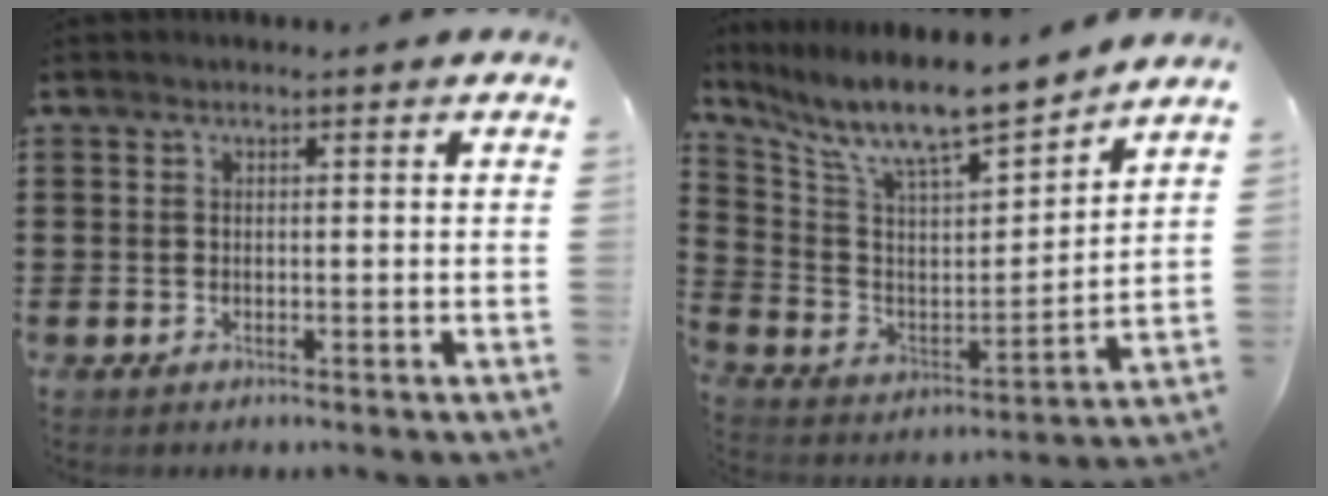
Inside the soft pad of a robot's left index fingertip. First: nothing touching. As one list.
[{"total": 9.9, "force": [8.6, 1.6, 4.7], "torque": [-0.122, -0.062, 0.141]}]